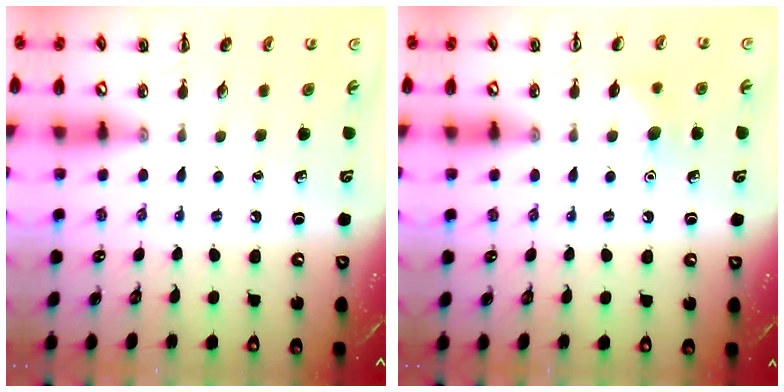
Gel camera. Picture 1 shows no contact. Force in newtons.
{"total": 6.1, "press": 5.9, "slide": 1.6}